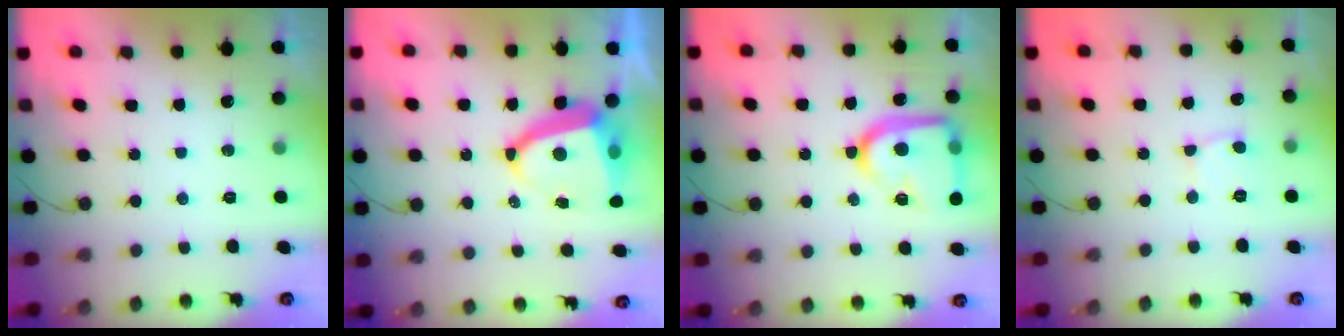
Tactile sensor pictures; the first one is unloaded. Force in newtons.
{"total": 10.1, "press": 10.0, "slide": 1.2}
{"total": 20.3, "press": 20.3, "slide": 1.9}
{"total": 2.6, "press": 2.6, "slide": 0.2}